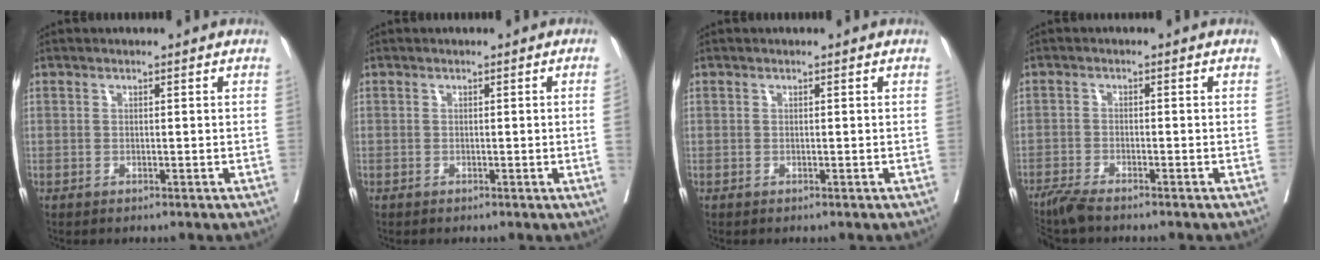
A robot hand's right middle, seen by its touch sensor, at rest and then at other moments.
{"total": 1.8, "force": [-0.2, -0.8, 1.6], "torque": [-0.019, -0.003, 0.000]}
{"total": 0.0}
{"total": 4.8, "force": [-4.1, 0.3, 2.5], "torque": [-0.046, -0.014, -0.078]}